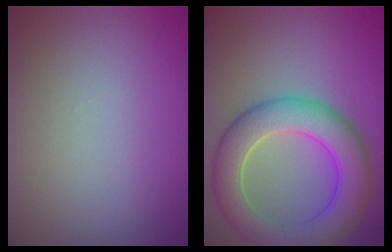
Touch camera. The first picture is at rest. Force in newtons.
{"total": 7.5, "press": 7.5, "slide": 0.7}